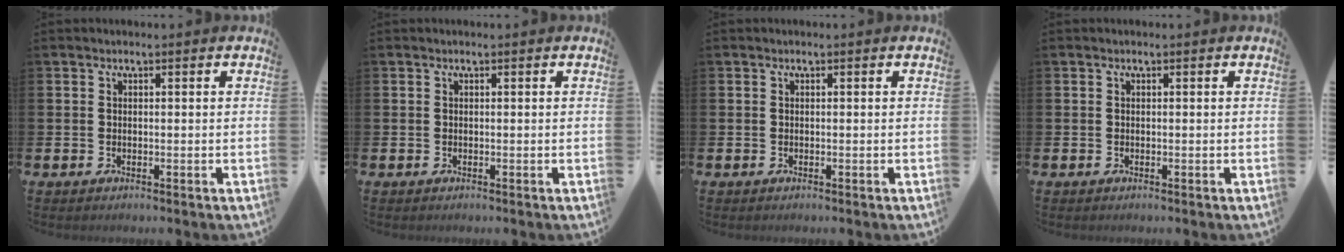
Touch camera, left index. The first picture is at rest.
{"total": 0.0}
{"total": 0.0}
{"total": 0.0}